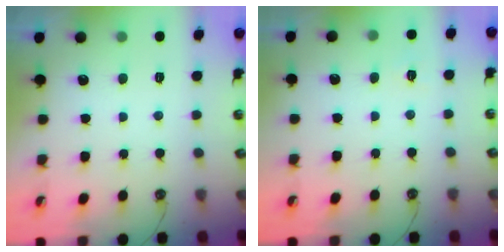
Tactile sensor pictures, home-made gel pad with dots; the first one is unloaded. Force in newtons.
{"total": 3.5, "press": 3.4, "slide": 0.4}